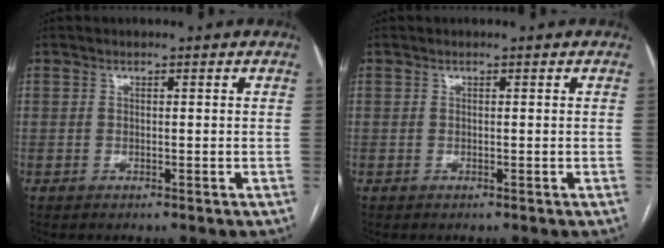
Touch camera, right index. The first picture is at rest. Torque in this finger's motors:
{"motor_torque": [0.00, 0.00, 0.00, 0.00]}